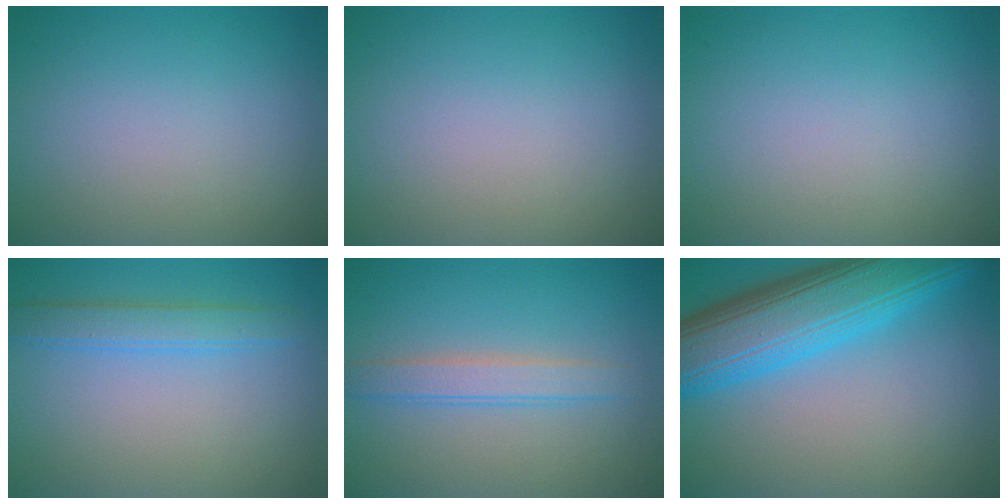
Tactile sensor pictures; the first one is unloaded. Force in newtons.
{"total": 0.0}
{"total": 0.0}
{"total": 2.7, "press": 2.7, "slide": 0.1}
{"total": 2.5, "press": 2.5, "slide": 0.2}
{"total": 10.6, "press": 10.6, "slide": 0.2}